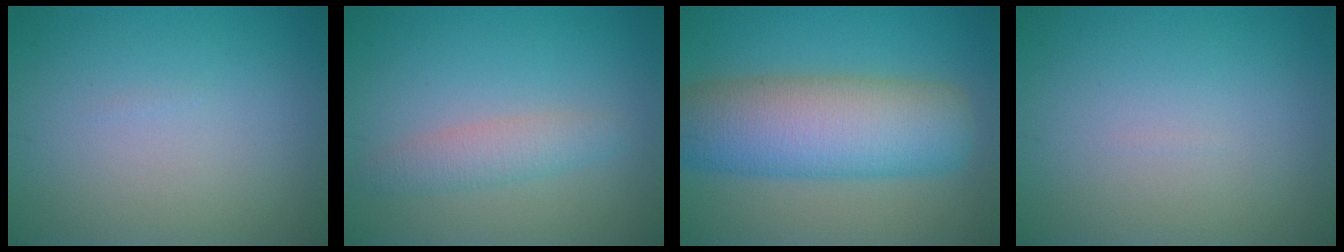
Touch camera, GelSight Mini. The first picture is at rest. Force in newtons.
{"total": 2.5, "press": 2.5, "slide": 0.1}
{"total": 9.8, "press": 9.8, "slide": 0.4}
{"total": 0.0}